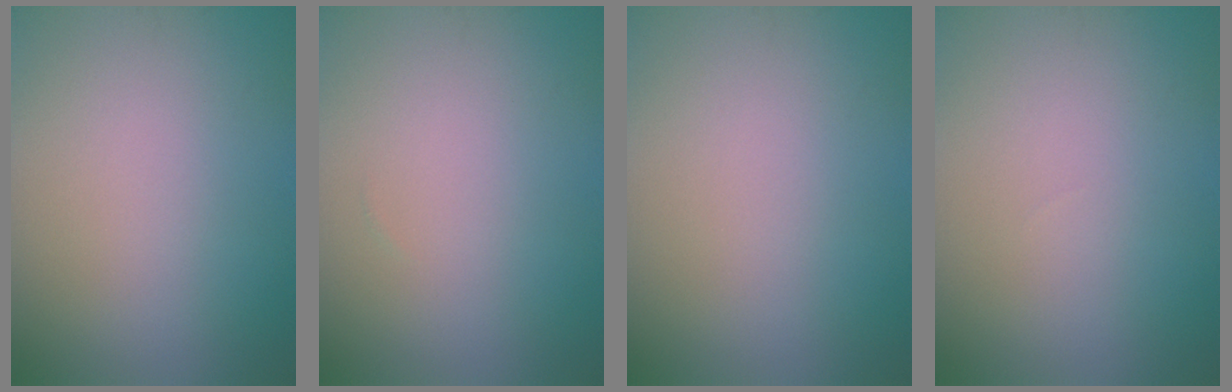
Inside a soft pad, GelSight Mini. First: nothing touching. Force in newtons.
{"total": 0.0}
{"total": 0.0}
{"total": 0.0}